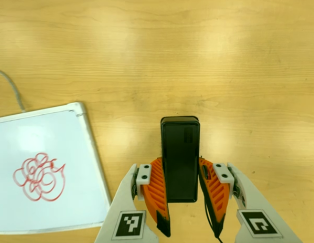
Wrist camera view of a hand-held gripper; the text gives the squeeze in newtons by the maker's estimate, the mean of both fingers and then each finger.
{"total": 4.7, "left": 3.7, "right": 5.8}